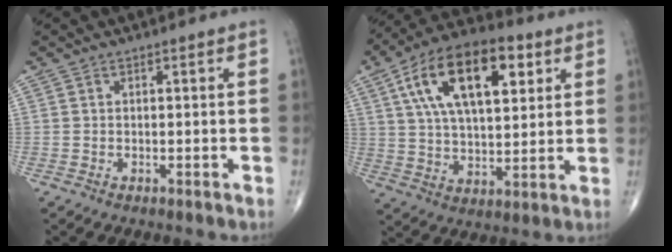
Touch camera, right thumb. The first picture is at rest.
{"total": 20.2, "force": [7.5, 9.8, 16.0], "torque": [-0.256, -0.003, 0.124]}